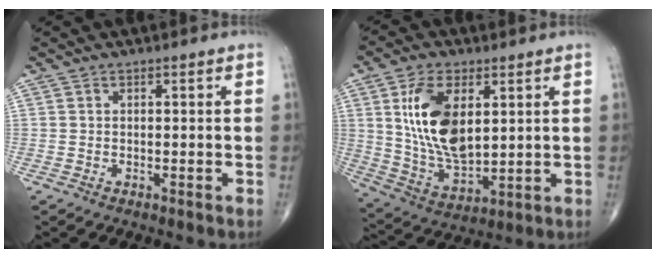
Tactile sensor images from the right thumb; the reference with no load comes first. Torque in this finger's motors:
{"motor_torque": [0.66, 3.35, 1.43, 0.47, 0.51]}